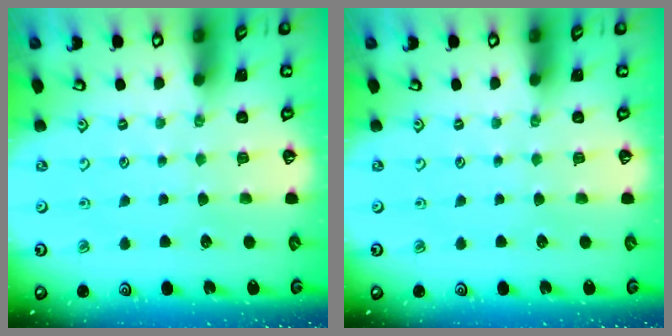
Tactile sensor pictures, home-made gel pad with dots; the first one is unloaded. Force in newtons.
{"total": 0.0}